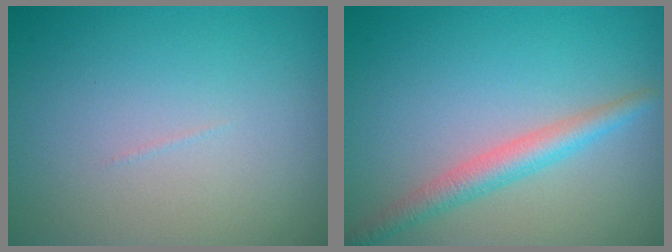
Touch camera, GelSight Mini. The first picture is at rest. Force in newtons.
{"total": 2.9, "press": 2.9, "slide": 0.2}